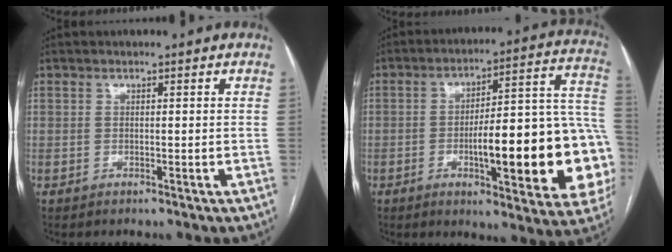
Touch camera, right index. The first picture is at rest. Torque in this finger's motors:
{"motor_torque": [1.50, -0.64, 0.63, 0.21]}